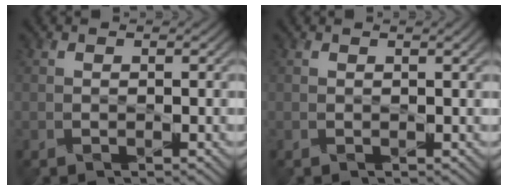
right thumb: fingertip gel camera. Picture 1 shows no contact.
{"total": 0.9, "force": [0.4, 0.1, 0.8], "torque": [-0.011, 0.004, 0.006]}